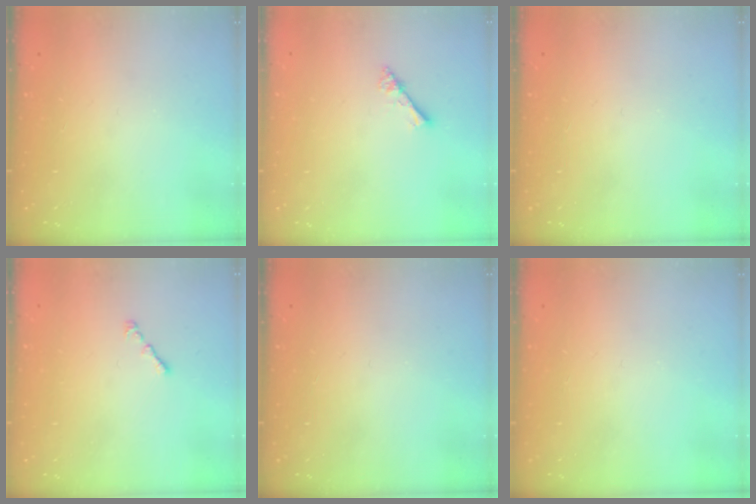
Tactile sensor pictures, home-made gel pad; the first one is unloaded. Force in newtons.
{"total": 1.8, "press": 1.8, "slide": 0.1}
{"total": 0.0}
{"total": 1.0, "press": 0.9, "slide": 0.5}
{"total": 0.0}
{"total": 0.0}